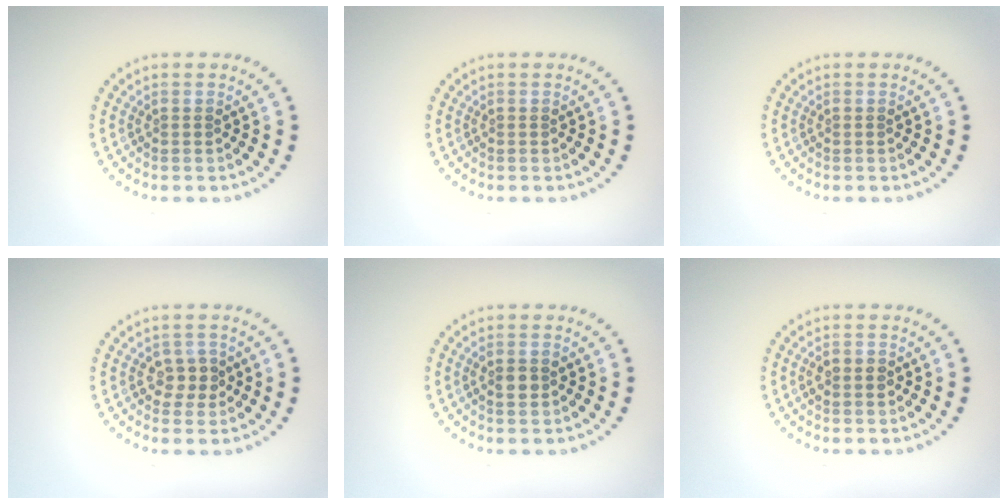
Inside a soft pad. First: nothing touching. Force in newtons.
{"total": 0.0}
{"total": 0.0}
{"total": 2.2, "press": 2.1, "slide": 0.8}
{"total": 1.5, "press": 1.5, "slide": 0.3}
{"total": 1.7, "press": 1.7, "slide": 0.1}